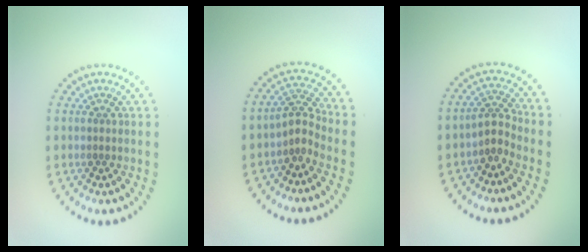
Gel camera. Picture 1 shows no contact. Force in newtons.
{"total": 2.3, "press": 1.5, "slide": 1.7}
{"total": 2.2, "press": 1.5, "slide": 1.6}